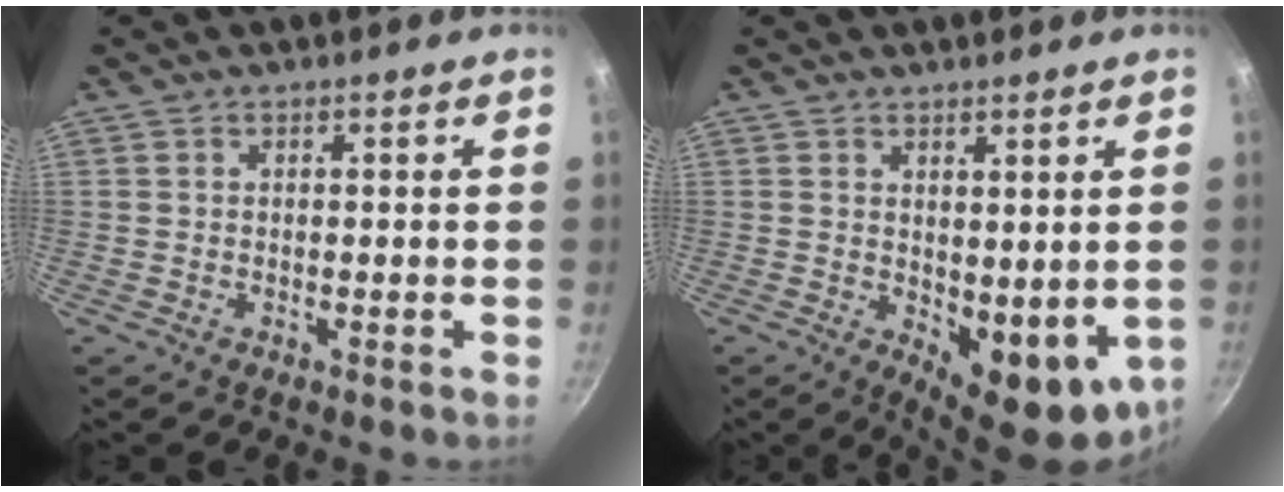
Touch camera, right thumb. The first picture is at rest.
{"total": 10.0, "force": [0.4, 5.0, 8.7], "torque": [-0.094, -0.015, 0.021]}